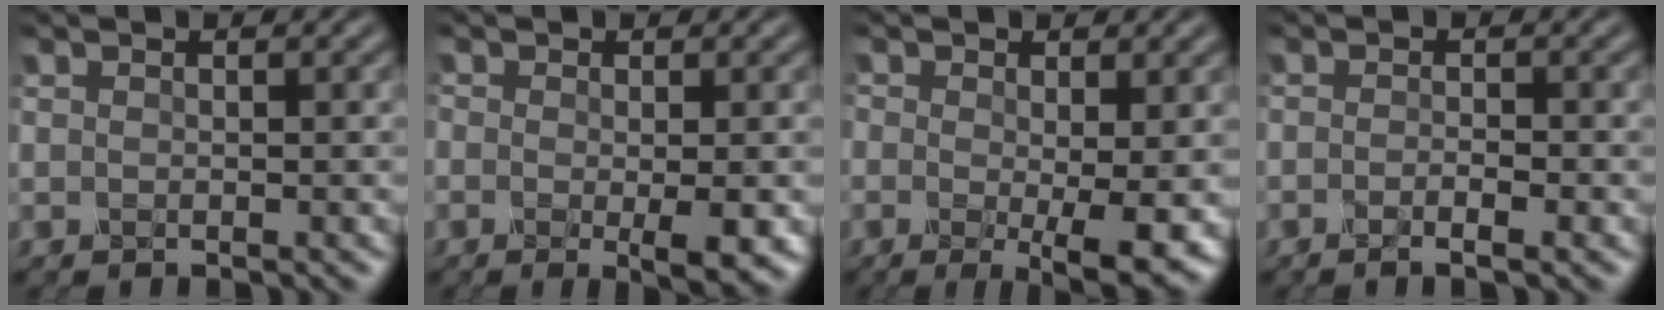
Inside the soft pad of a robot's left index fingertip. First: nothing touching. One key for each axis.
{"total": 3.1, "fx": -0.7, "fy": 0.9, "fz": 2.8, "tx": -0.049, "ty": -0.012, "tz": -0.013}
{"total": 4.9, "fx": -0.8, "fy": 1.7, "fz": 4.6, "tx": -0.076, "ty": -0.014, "tz": -0.013}
{"total": 1.7, "fx": -0.8, "fy": 0.4, "fz": 1.5, "tx": -0.022, "ty": -0.002, "tz": -0.015}